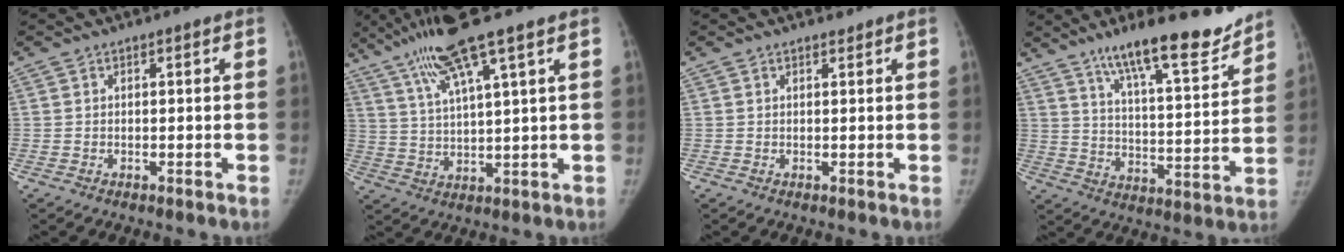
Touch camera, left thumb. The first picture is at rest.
{"total": 12.2, "force": [7.9, 0.2, 9.3], "torque": [-0.183, -0.017, 0.153]}
{"total": 1.1, "force": [0.9, 0.4, 0.3], "torque": [-0.004, -0.005, 0.013]}
{"total": 18.5, "force": [14.2, 3.8, 11.4], "torque": [-0.145, -0.080, 0.230]}